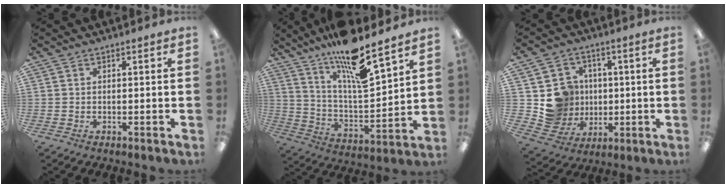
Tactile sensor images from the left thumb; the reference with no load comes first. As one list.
[{"total": 15.6, "force": [12.6, 2.6, 8.8], "torque": [-0.160, -0.089, 0.210]}, {"total": 11.0, "force": [1.4, 10.7, 1.9], "torque": [-0.046, -0.005, 0.044]}]